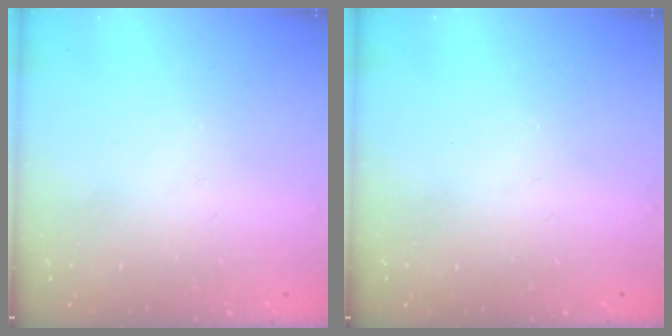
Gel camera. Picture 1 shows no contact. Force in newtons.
{"total": 0.0}